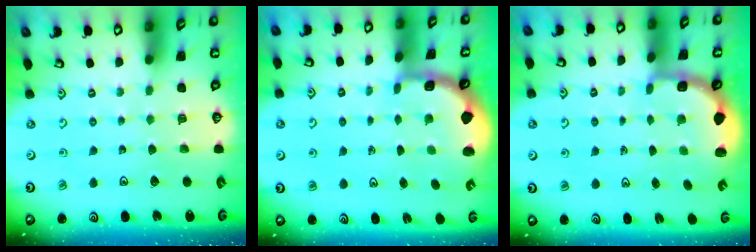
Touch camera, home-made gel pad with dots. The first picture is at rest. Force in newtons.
{"total": 1.9, "press": 1.8, "slide": 0.6}
{"total": 2.5, "press": 2.2, "slide": 1.2}